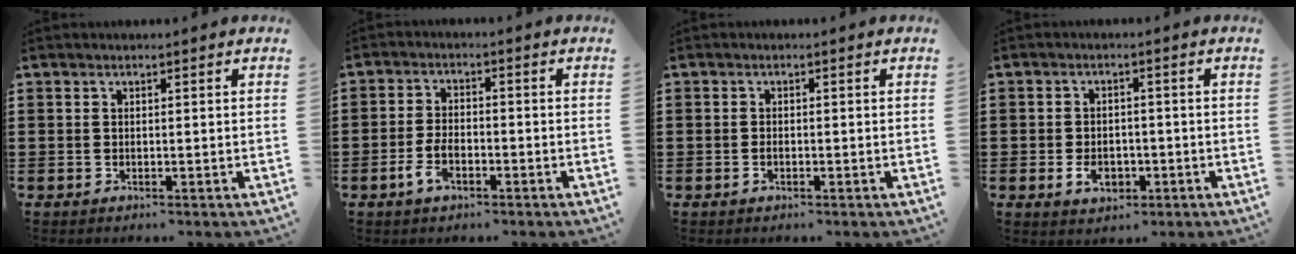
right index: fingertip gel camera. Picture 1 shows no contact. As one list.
[{"total": 4.1, "force": [-2.1, 2.0, 3.0], "torque": [-0.074, -0.004, -0.042]}, {"total": 0.9, "force": [-0.5, 0.4, 0.7], "torque": [-0.015, -0.008, -0.008]}, {"total": 3.8, "force": [-1.3, 2.4, 2.6], "torque": [-0.043, -0.005, -0.024]}]